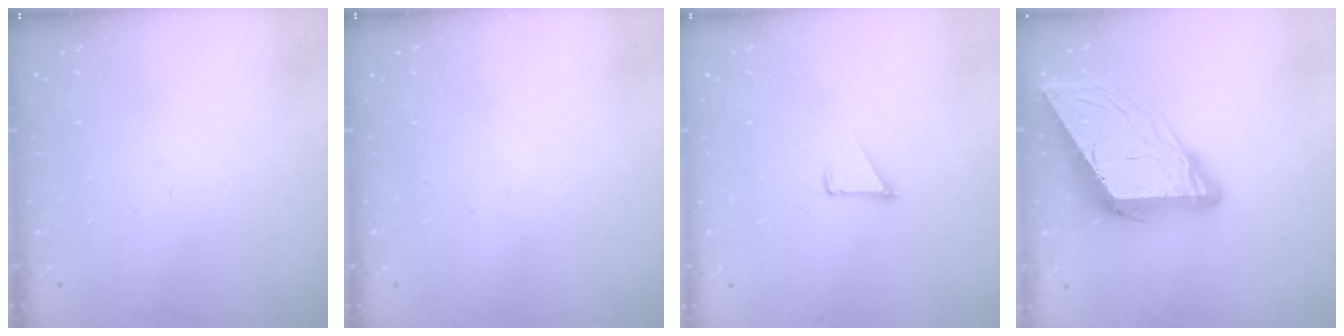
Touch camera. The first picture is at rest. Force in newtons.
{"total": 0.0}
{"total": 1.1, "press": 1.1, "slide": 0.1}
{"total": 14.2, "press": 14.1, "slide": 1.5}